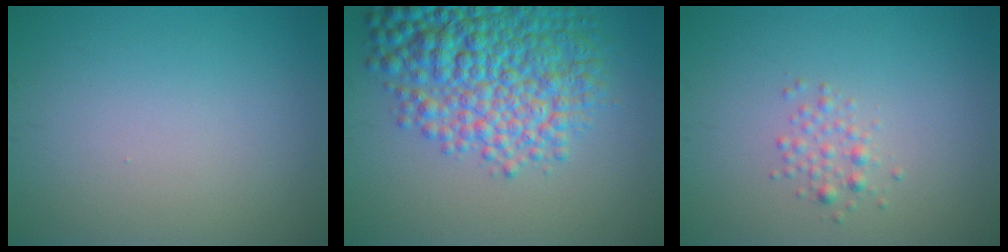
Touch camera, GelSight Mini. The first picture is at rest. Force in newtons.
{"total": 9.3, "press": 9.3, "slide": 0.3}
{"total": 1.4, "press": 1.4, "slide": 0.1}